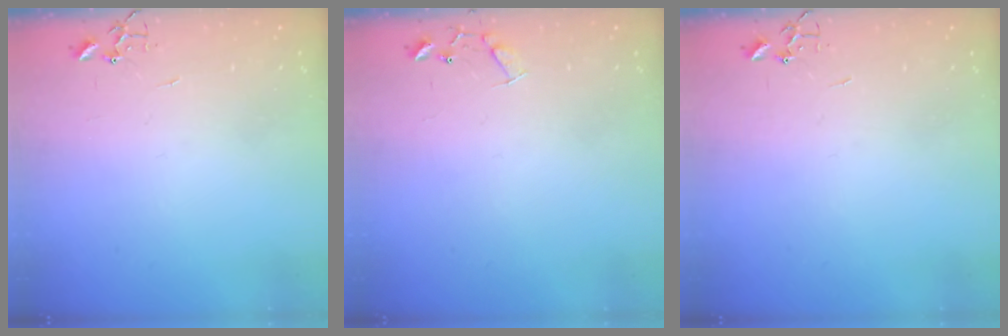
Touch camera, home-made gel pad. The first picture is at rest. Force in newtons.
{"total": 8.1, "press": 8.1, "slide": 0.5}
{"total": 0.0}